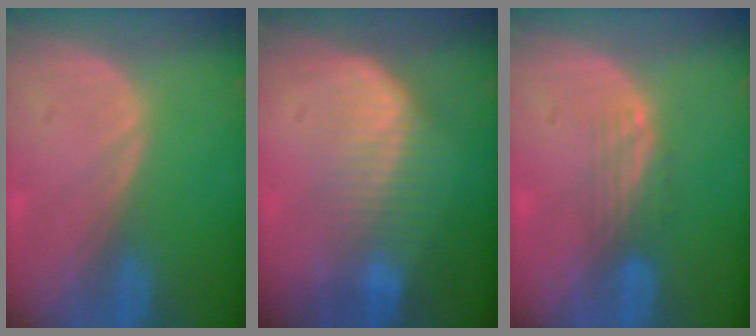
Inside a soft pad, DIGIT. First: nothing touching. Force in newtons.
{"total": 6.7, "press": 6.2, "slide": 2.4}
{"total": 3.3, "press": 2.7, "slide": 1.9}